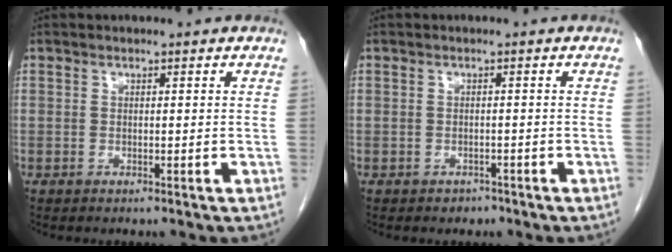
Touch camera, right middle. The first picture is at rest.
{"total": 1.3, "force": [-1.0, 0.9, 0.1], "torque": [-0.005, 0.002, -0.014]}